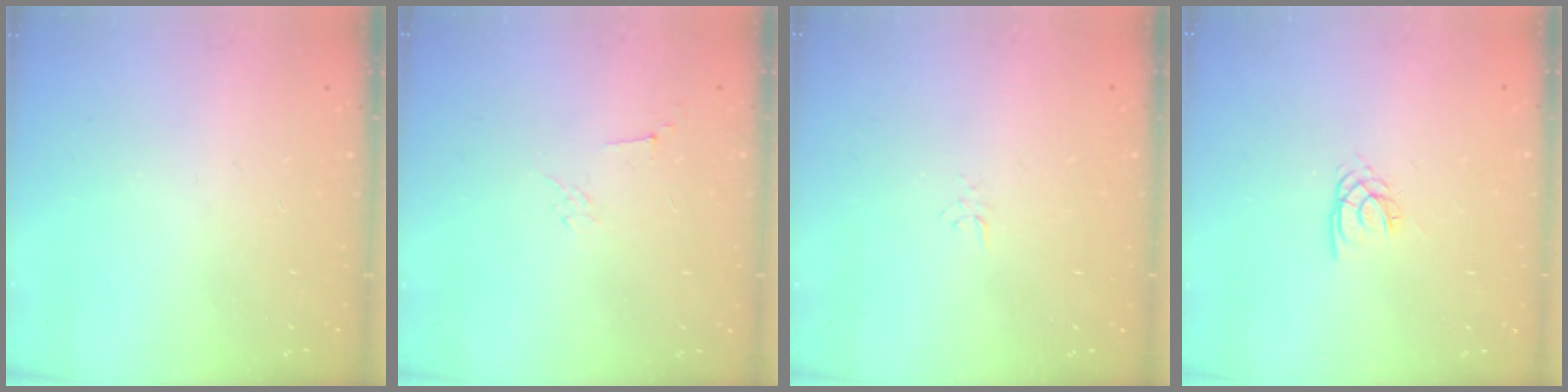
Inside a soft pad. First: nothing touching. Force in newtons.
{"total": 2.9, "press": 2.8, "slide": 0.8}
{"total": 2.6, "press": 2.6, "slide": 0.3}
{"total": 2.1, "press": 2.1, "slide": 0.4}